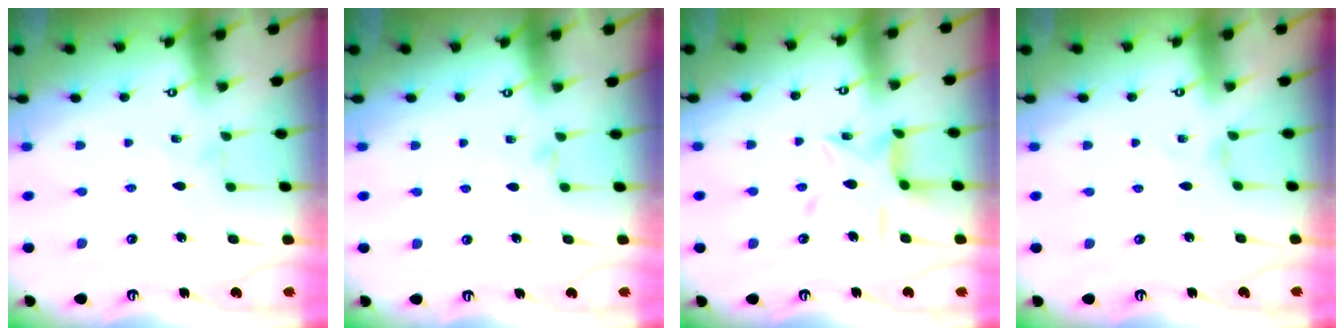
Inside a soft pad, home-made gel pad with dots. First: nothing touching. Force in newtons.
{"total": 2.3, "press": 2.3, "slide": 0.4}
{"total": 12.0, "press": 12.0, "slide": 0.8}
{"total": 0.9, "press": 0.9, "slide": 0.2}